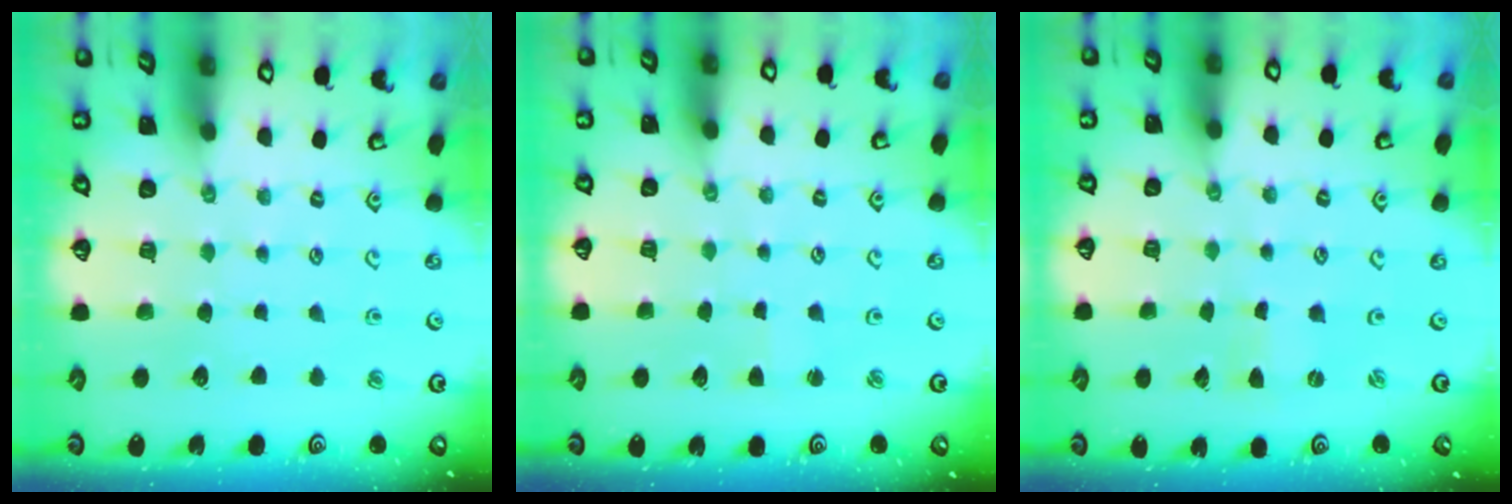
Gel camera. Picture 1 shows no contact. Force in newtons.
{"total": 1.3, "press": 1.3, "slide": 0.2}
{"total": 0.0}